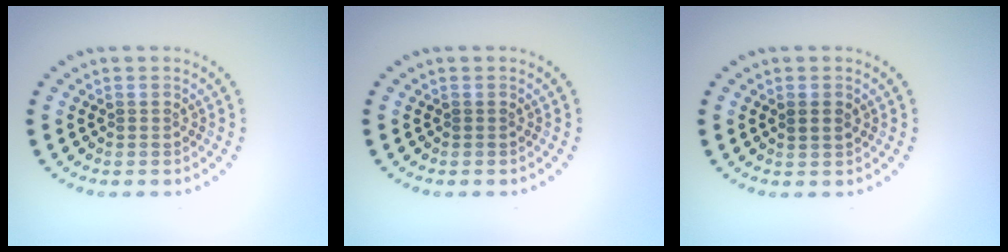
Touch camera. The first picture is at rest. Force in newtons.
{"total": 0.0}
{"total": 1.2, "press": 1.2, "slide": 0.4}